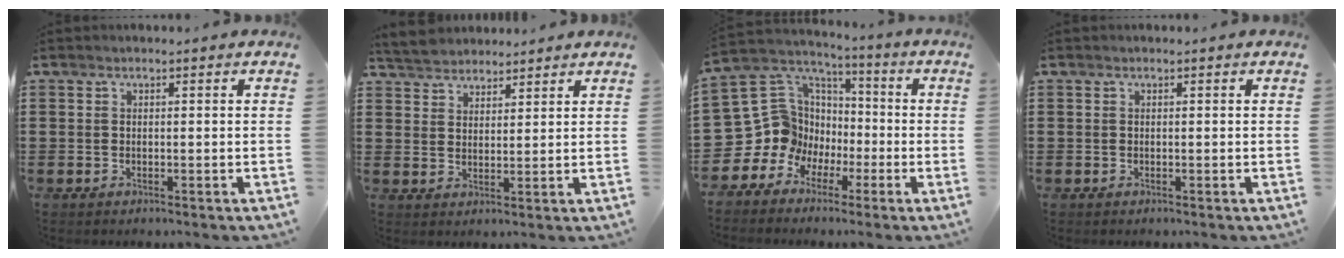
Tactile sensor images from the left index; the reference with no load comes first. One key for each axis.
{"total": 4.0, "fx": 3.8, "fy": 1.2, "fz": 0.2, "tx": -0.020, "ty": -0.004, "tz": 0.072}
{"total": 10.0, "fx": -1.9, "fy": 9.9, "fz": 0.5, "tx": -0.074, "ty": -0.028, "tz": -0.019}
{"total": 0.0}